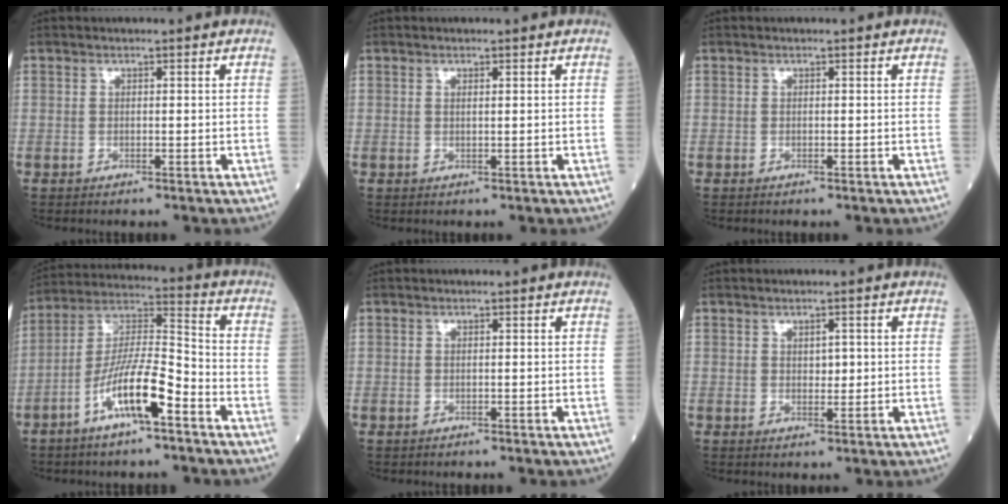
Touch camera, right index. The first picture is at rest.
{"total": 0.5, "force": [0.3, 0.0, 0.4], "torque": [-0.011, -0.001, 0.004]}
{"total": 0.0}
{"total": 11.7, "force": [-5.8, 1.8, 10.1], "torque": [-0.195, 0.006, -0.107]}
{"total": 0.0}
{"total": 1.8, "force": [0.4, 0.9, 1.5], "torque": [-0.020, -0.002, 0.008]}